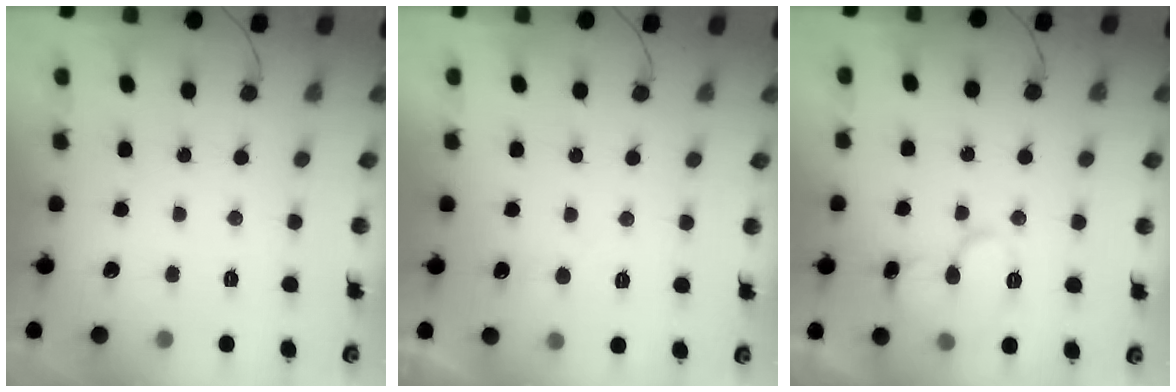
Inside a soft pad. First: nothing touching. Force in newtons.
{"total": 3.9, "press": 3.8, "slide": 0.5}
{"total": 11.3, "press": 11.3, "slide": 1.1}